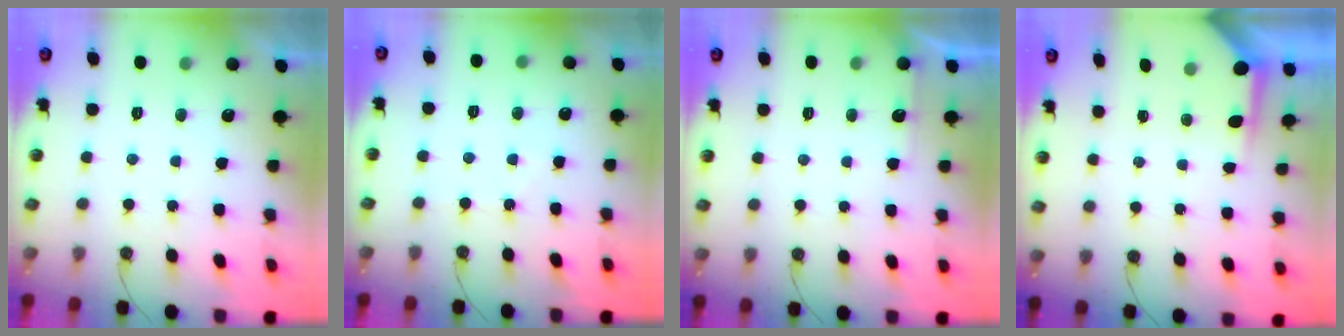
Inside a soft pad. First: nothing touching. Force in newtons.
{"total": 3.0, "press": 3.0, "slide": 0.5}
{"total": 2.5, "press": 2.5, "slide": 0.4}
{"total": 3.8, "press": 3.8, "slide": 0.2}